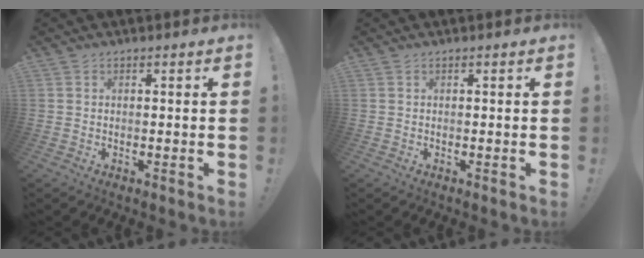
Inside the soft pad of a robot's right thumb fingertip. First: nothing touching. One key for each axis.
{"total": 0.0}